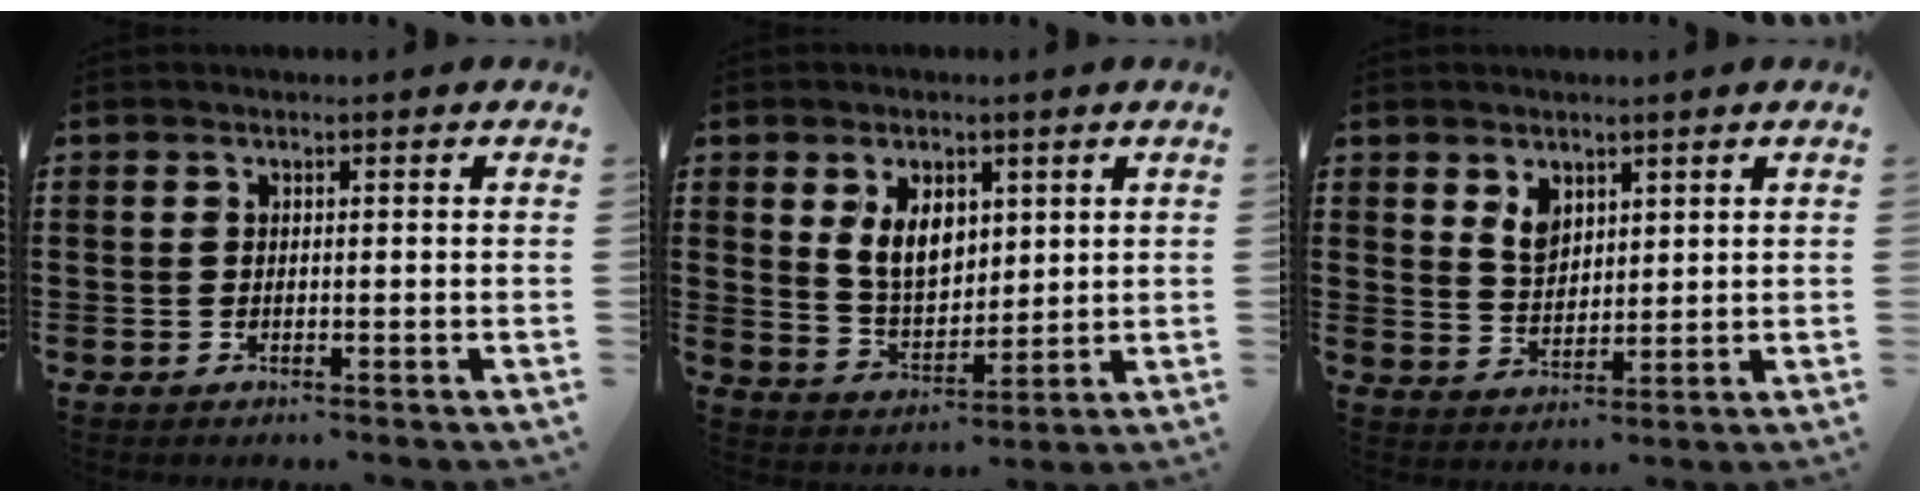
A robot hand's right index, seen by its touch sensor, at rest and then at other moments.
{"total": 7.2, "force": [2.6, 4.5, 5.0], "torque": [-0.111, 0.006, 0.044]}
{"total": 4.0, "force": [2.3, 2.7, 1.9], "torque": [-0.047, 0.008, 0.043]}